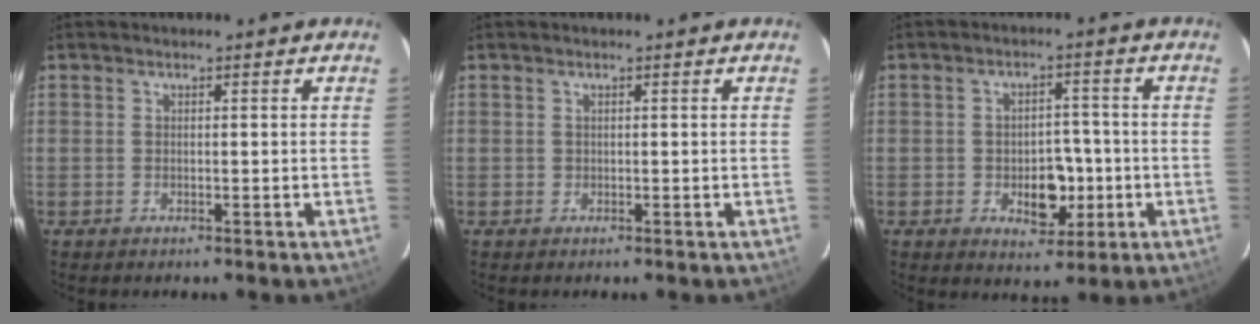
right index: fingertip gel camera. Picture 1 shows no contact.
{"total": 0.0}
{"total": 7.3, "force": [-1.9, 4.9, 5.1], "torque": [-0.089, 0.003, -0.015]}